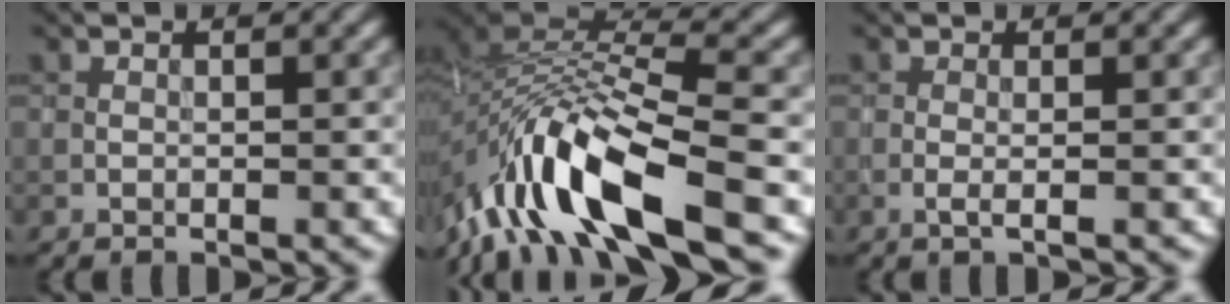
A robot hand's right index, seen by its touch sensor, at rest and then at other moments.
{"total": 11.3, "force": [-6.2, 3.5, 8.7], "torque": [-0.167, 0.012, -0.115]}
{"total": 1.0, "force": [-0.2, 0.1, 1.0], "torque": [-0.021, -0.003, -0.004]}